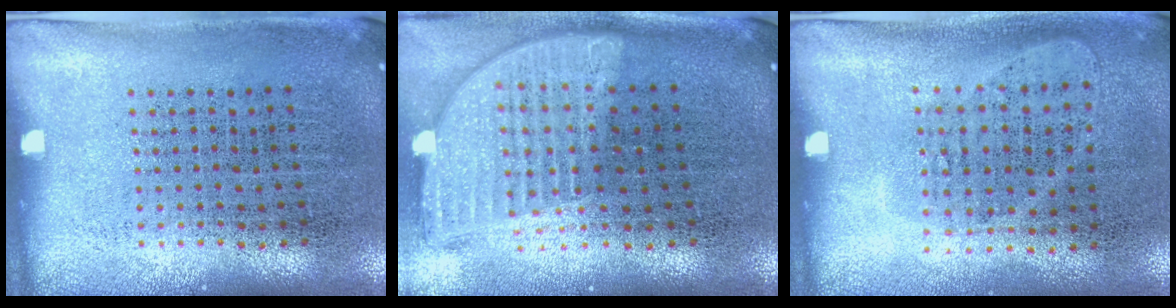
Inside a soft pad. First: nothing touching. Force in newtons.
{"total": 2.0, "press": 1.6, "slide": 1.2}
{"total": 0.9, "press": 0.8, "slide": 0.4}